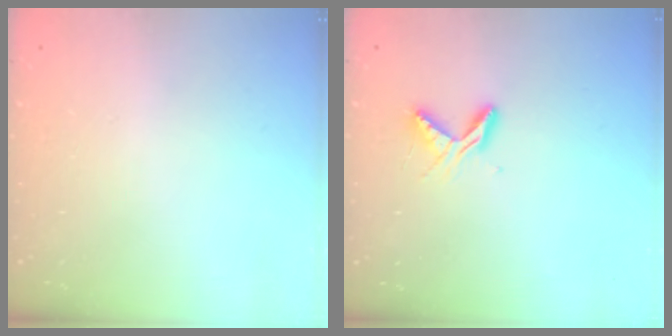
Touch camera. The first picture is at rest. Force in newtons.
{"total": 5.4, "press": 5.4, "slide": 0.5}